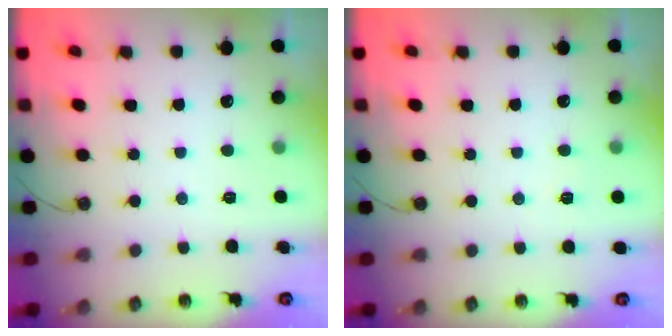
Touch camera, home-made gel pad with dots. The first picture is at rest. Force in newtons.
{"total": 3.3, "press": 2.2, "slide": 2.4}